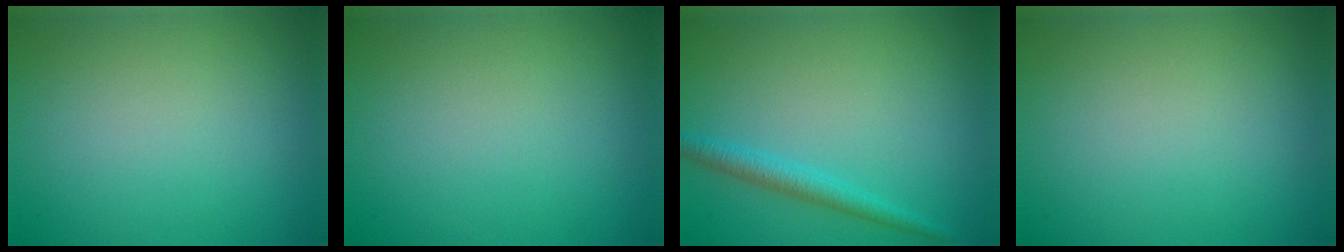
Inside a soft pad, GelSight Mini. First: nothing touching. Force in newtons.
{"total": 0.0}
{"total": 2.2, "press": 2.2, "slide": 0.1}
{"total": 0.0}